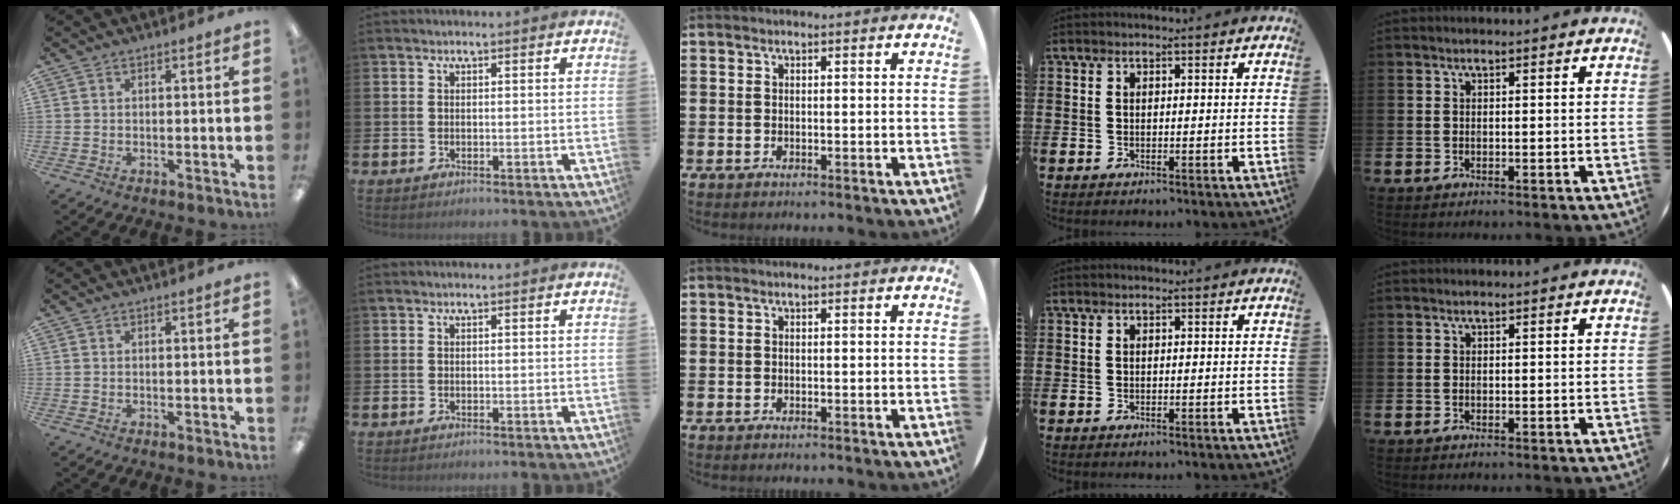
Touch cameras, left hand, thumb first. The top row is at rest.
{}